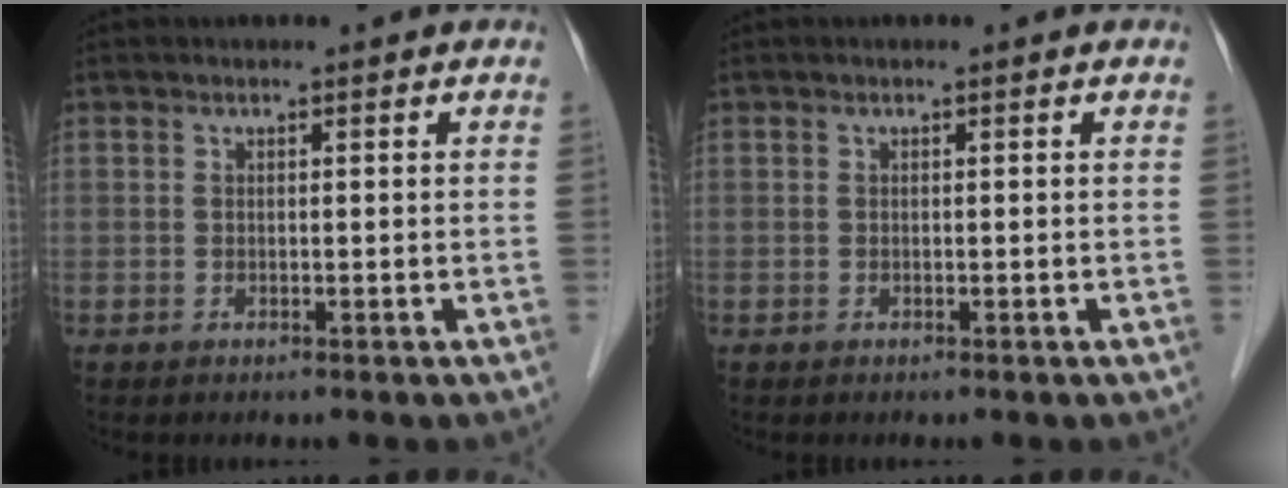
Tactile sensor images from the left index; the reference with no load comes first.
{"total": 0.0}